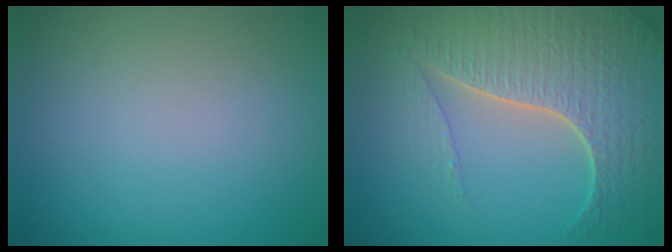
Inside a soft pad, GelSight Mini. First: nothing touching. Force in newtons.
{"total": 7.6, "press": 5.5, "slide": 5.2}